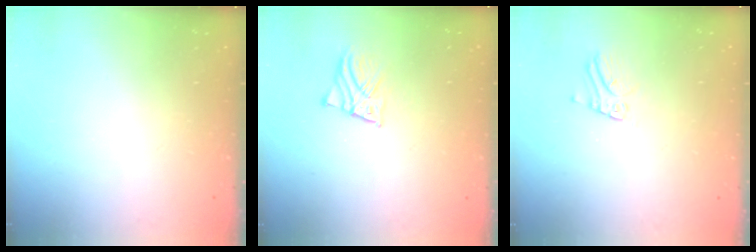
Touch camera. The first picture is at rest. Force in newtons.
{"total": 2.2, "press": 2.2, "slide": 0.1}
{"total": 4.3, "press": 4.3, "slide": 0.4}